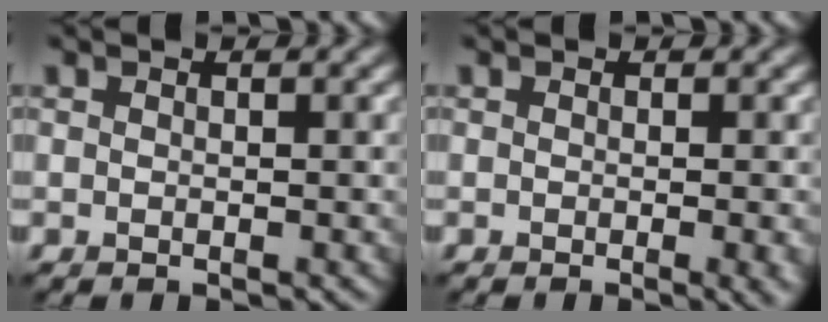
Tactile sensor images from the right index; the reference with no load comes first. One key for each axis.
{"total": 2.4, "fx": -0.4, "fy": 0.7, "fz": 2.3, "tx": -0.022, "ty": -0.003, "tz": -0.005}